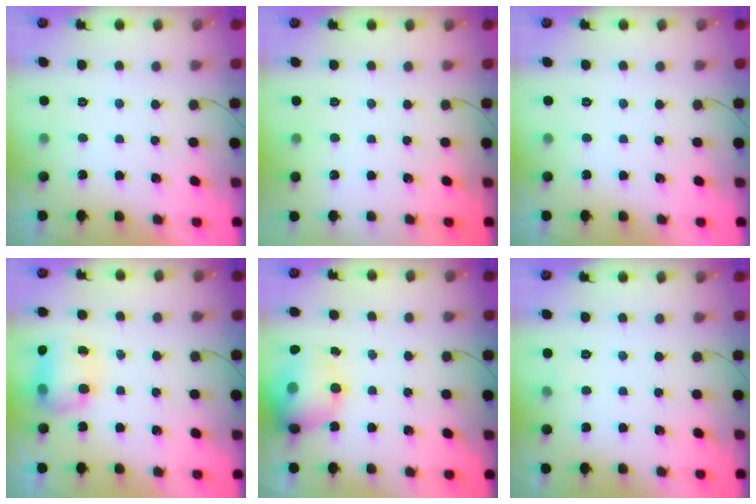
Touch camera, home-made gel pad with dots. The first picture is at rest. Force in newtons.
{"total": 0.0}
{"total": 0.0}
{"total": 8.2, "press": 8.1, "slide": 0.9}
{"total": 15.9, "press": 15.5, "slide": 3.7}
{"total": 2.3, "press": 2.1, "slide": 0.9}